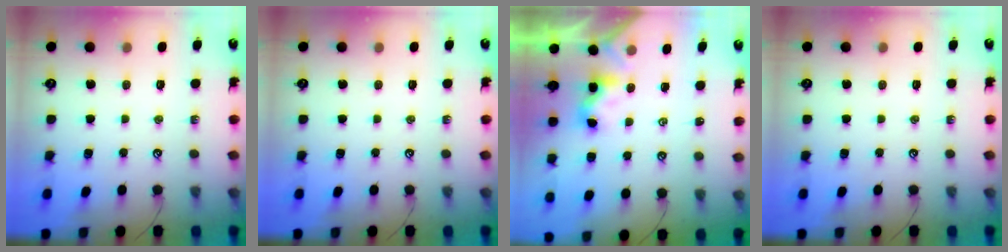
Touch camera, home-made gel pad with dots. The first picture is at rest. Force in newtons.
{"total": 0.0}
{"total": 2.3, "press": 2.3, "slide": 0.1}
{"total": 0.0}